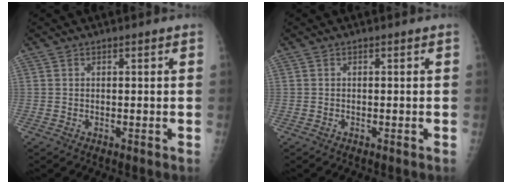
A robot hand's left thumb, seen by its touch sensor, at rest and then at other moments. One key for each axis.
{"total": 0.0}